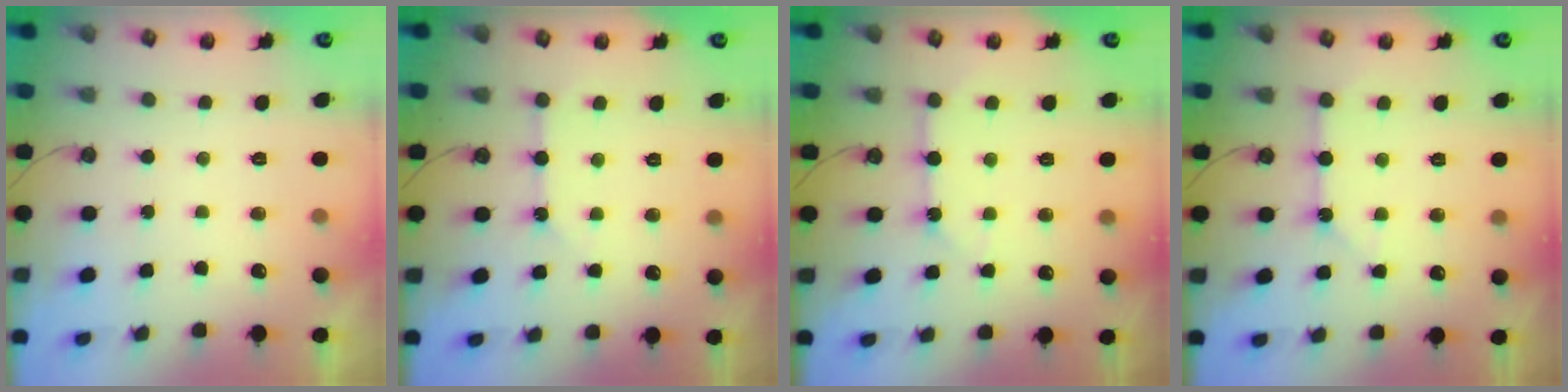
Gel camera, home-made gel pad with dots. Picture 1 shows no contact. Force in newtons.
{"total": 2.7, "press": 2.7, "slide": 0.2}
{"total": 7.0, "press": 6.9, "slide": 0.7}
{"total": 2.7, "press": 2.6, "slide": 0.3}